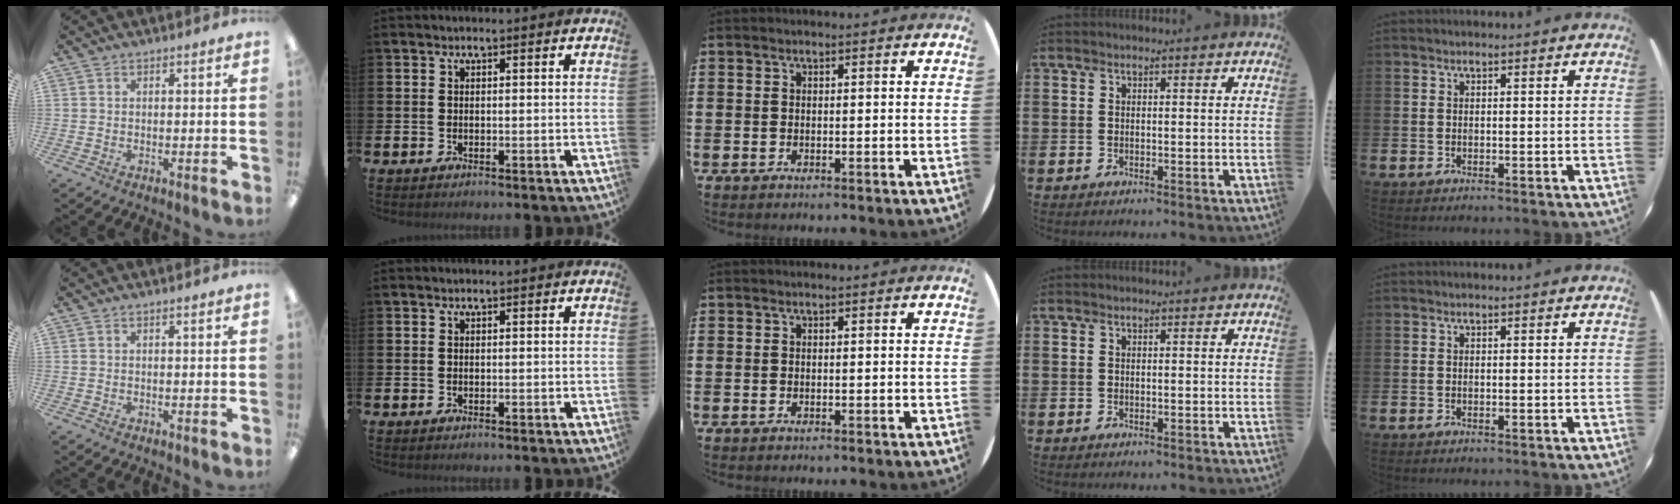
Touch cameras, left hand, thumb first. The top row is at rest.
{}